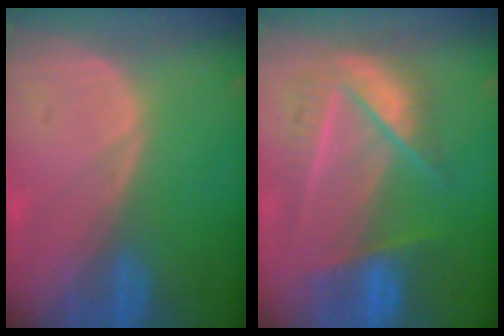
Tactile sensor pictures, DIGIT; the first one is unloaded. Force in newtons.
{"total": 8.6, "press": 8.0, "slide": 3.1}